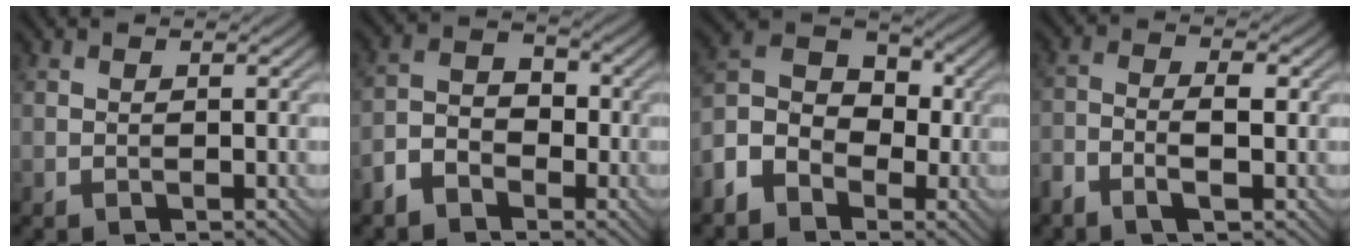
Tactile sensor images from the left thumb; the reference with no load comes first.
{"total": 4.7, "force": [-3.1, 2.8, 2.1], "torque": [-0.041, 0.005, -0.071]}
{"total": 7.7, "force": [-3.7, 5.3, 4.1], "torque": [-0.091, 0.006, -0.097]}
{"total": 3.8, "force": [-1.8, 1.2, 3.2], "torque": [-0.067, 0.000, -0.040]}